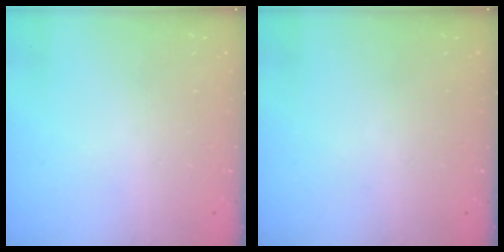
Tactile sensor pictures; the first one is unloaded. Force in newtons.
{"total": 0.0}